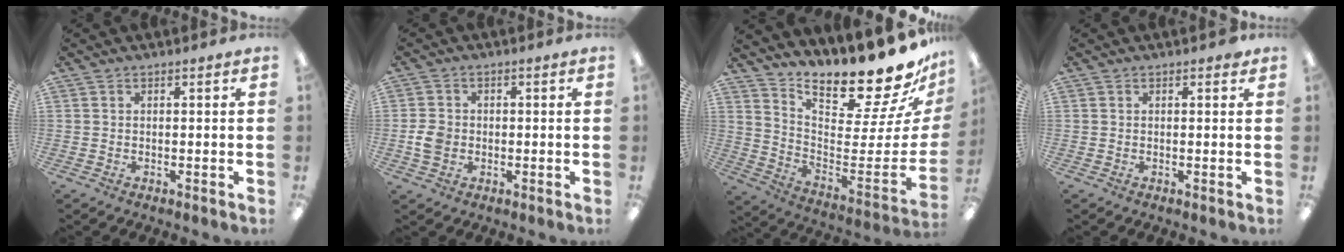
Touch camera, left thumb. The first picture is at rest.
{"total": 4.5, "force": [-0.8, 3.7, 2.5], "torque": [-0.048, 0.008, -0.013]}
{"total": 18.6, "force": [17.1, 3.0, 6.7], "torque": [-0.069, -0.169, 0.274]}
{"total": 0.6, "force": [0.4, 0.3, 0.3], "torque": [0.001, -0.002, 0.005]}